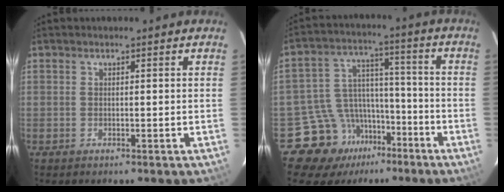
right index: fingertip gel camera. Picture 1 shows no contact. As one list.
[{"total": 11.9, "force": [-8.5, 8.1, 1.5], "torque": [-0.046, 0.053, -0.135]}]